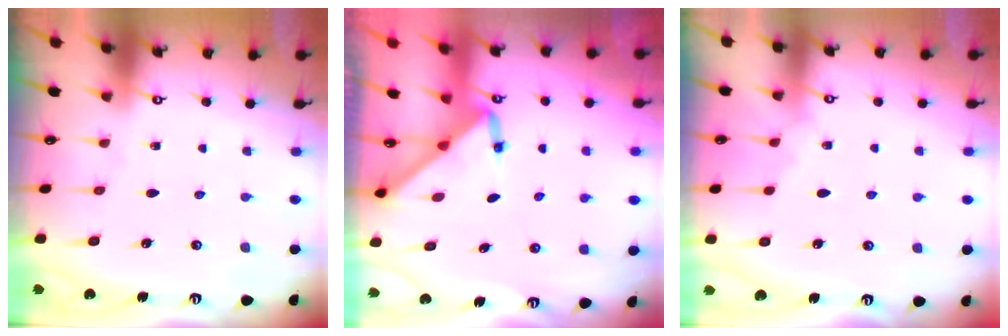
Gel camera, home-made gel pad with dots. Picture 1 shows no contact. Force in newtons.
{"total": 3.3, "press": 3.3, "slide": 0.2}
{"total": 4.6, "press": 4.6, "slide": 0.7}